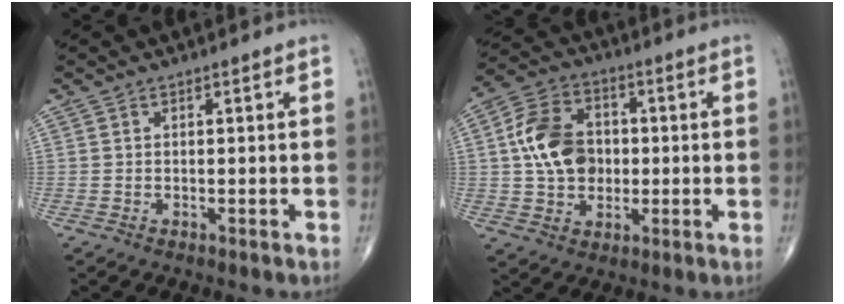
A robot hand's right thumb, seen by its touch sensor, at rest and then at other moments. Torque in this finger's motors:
{"motor_torque": [-0.52, 1.18, 1.00, 0.25, 0.08]}